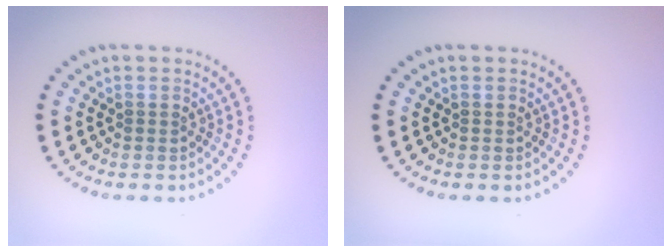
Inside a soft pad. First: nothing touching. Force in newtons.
{"total": 0.0}